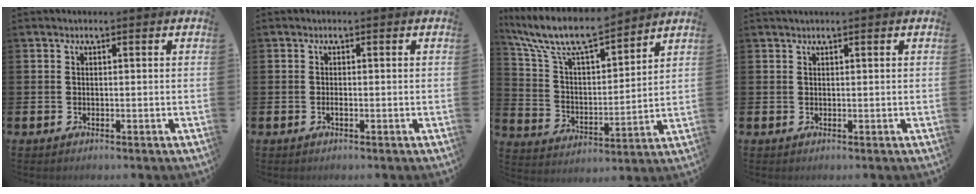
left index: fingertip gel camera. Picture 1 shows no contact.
{"total": 0.6, "force": [-0.4, 0.1, 0.5], "torque": [-0.017, 0.000, -0.005]}
{"total": 10.3, "force": [9.1, 2.4, 4.2], "torque": [-0.127, -0.053, 0.160]}
{"total": 0.7, "force": [0.7, 0.0, 0.3], "torque": [-0.002, 0.000, 0.011]}